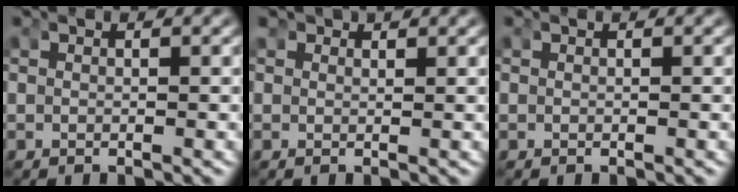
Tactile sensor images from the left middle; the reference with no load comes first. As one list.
[{"total": 0.7, "force": [0.7, 0.1, 0.1], "torque": [-0.005, -0.002, 0.019]}, {"total": 0.0}]